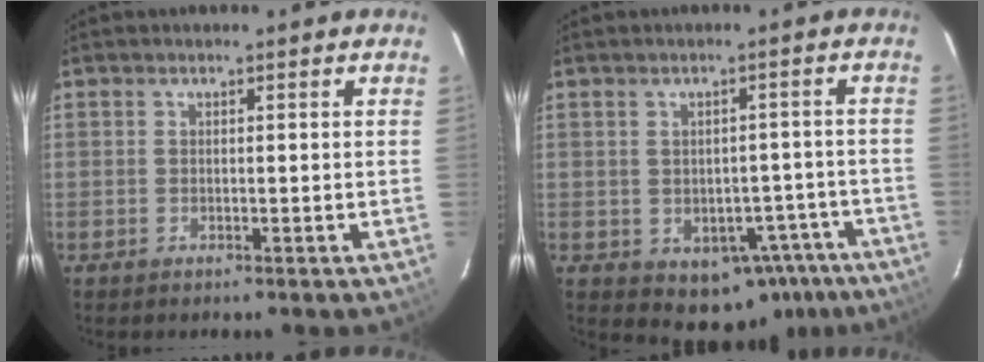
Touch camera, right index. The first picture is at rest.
{"total": 10.3, "force": [-5.8, 7.6, 3.8], "torque": [-0.056, 0.034, -0.034]}